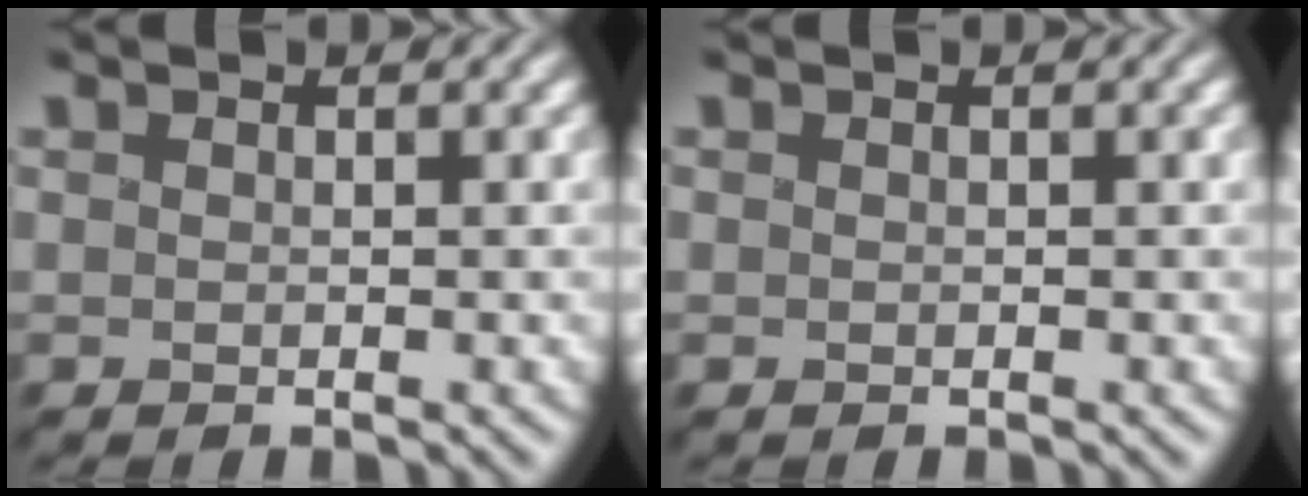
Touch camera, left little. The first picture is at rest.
{"total": 0.0}